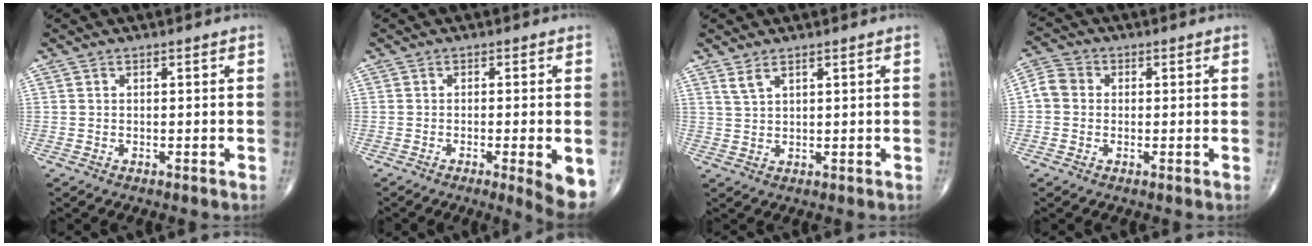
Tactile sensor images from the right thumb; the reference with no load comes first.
{"total": 7.1, "force": [-2.2, 1.0, 6.6], "torque": [-0.089, -0.015, -0.034]}
{"total": 2.4, "force": [1.7, 0.8, 1.6], "torque": [-0.036, -0.003, 0.041]}
{"total": 4.7, "force": [-0.1, 4.2, 2.1], "torque": [-0.032, 0.014, -0.011]}